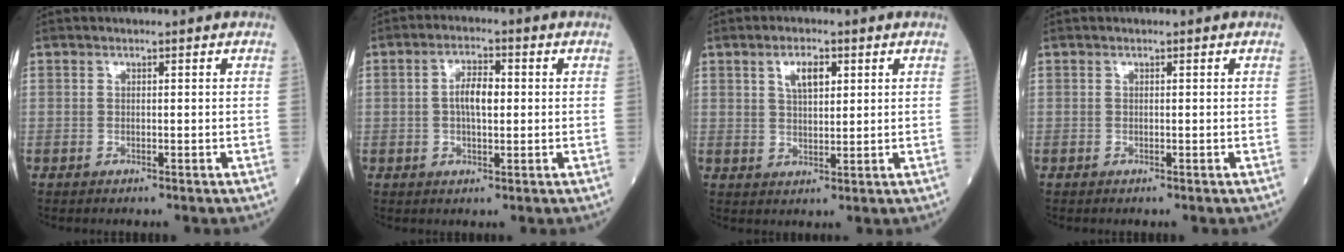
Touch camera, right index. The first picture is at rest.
{"total": 4.9, "force": [0.3, 2.0, 4.5], "torque": [-0.086, 0.009, 0.003]}
{"total": 4.2, "force": [1.9, 1.7, 3.4], "torque": [-0.060, 0.004, 0.033]}
{"total": 0.0}